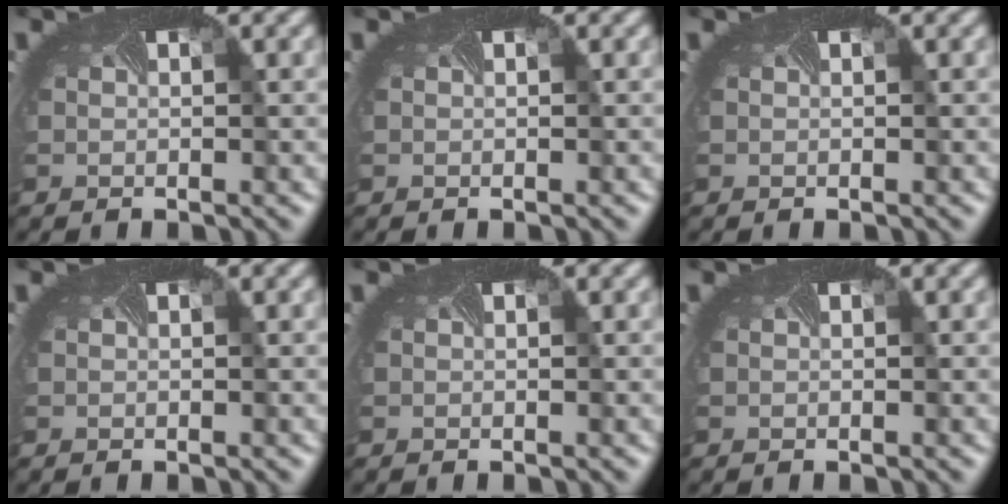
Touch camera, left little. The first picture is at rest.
{"total": 0.0}
{"total": 0.0}
{"total": 0.0}
{"total": 0.0}
{"total": 0.0}